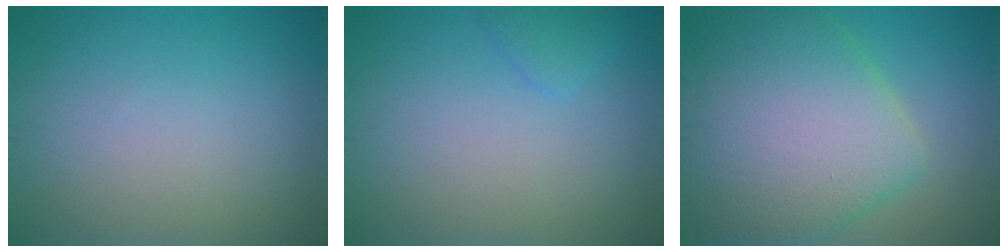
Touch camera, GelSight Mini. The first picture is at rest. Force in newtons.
{"total": 1.1, "press": 1.1, "slide": 0.0}
{"total": 11.0, "press": 11.0, "slide": 0.7}